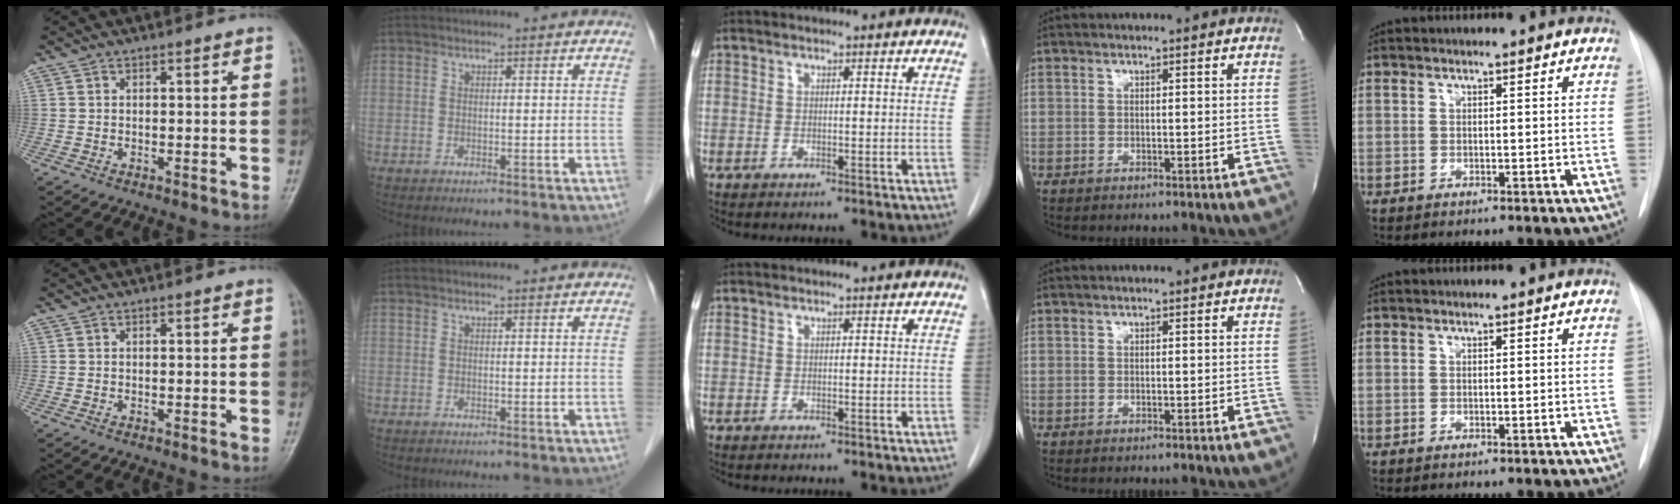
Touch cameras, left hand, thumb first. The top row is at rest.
{}